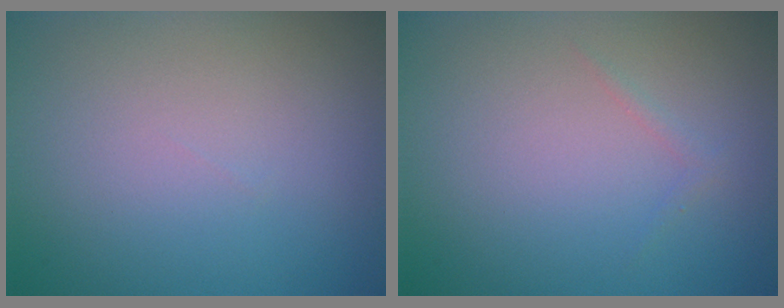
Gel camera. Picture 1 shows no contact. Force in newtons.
{"total": 0.6, "press": 0.6, "slide": 0.0}